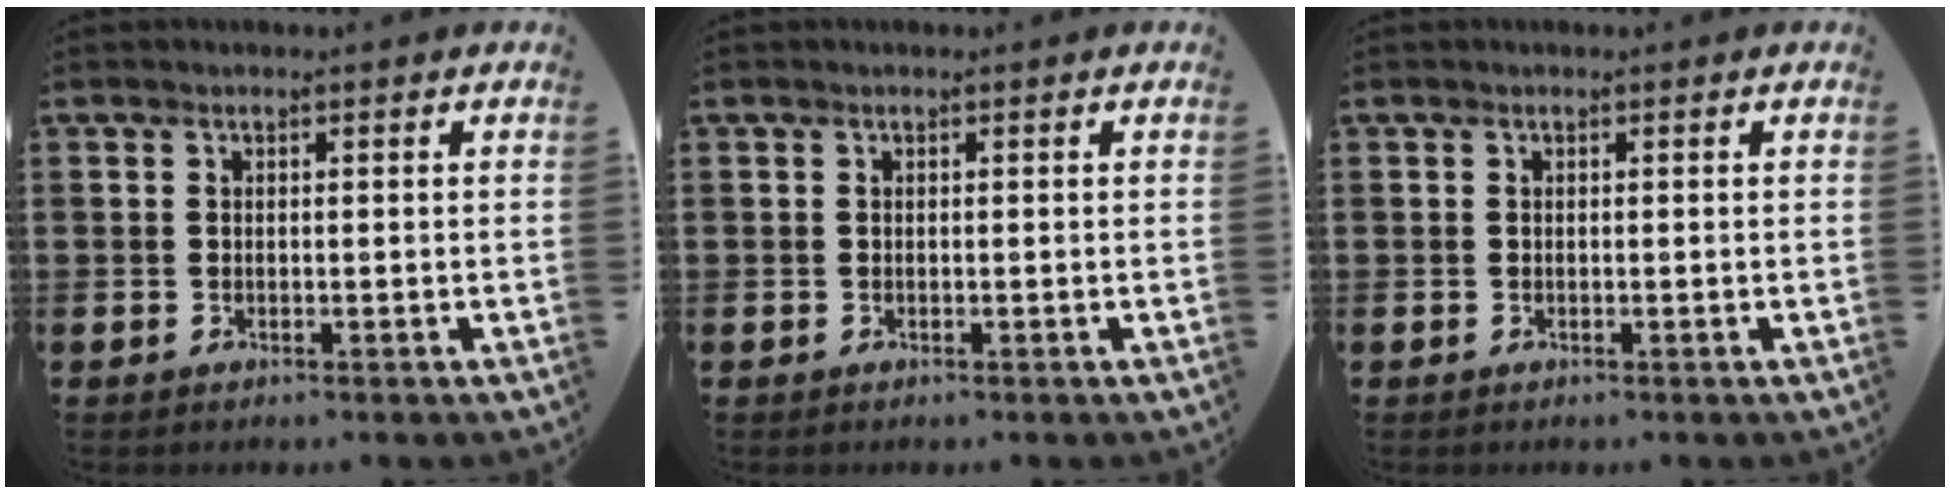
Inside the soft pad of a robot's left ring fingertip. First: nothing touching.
{"total": 0.0}
{"total": 0.0}